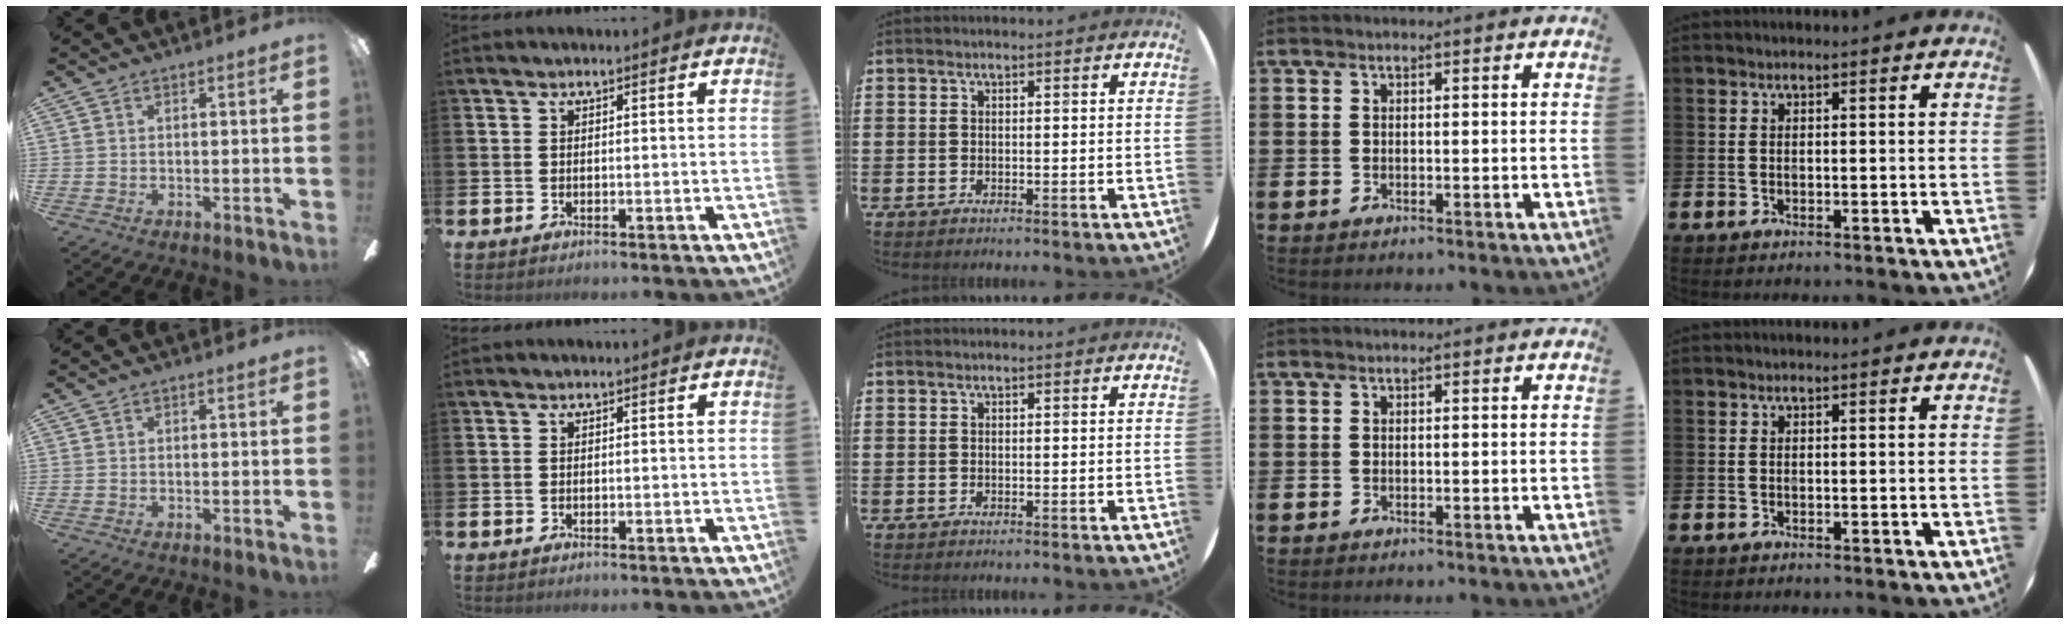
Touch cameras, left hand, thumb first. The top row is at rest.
{}